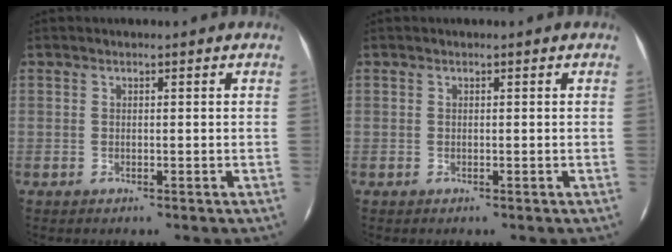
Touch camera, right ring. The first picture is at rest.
{"total": 0.0}